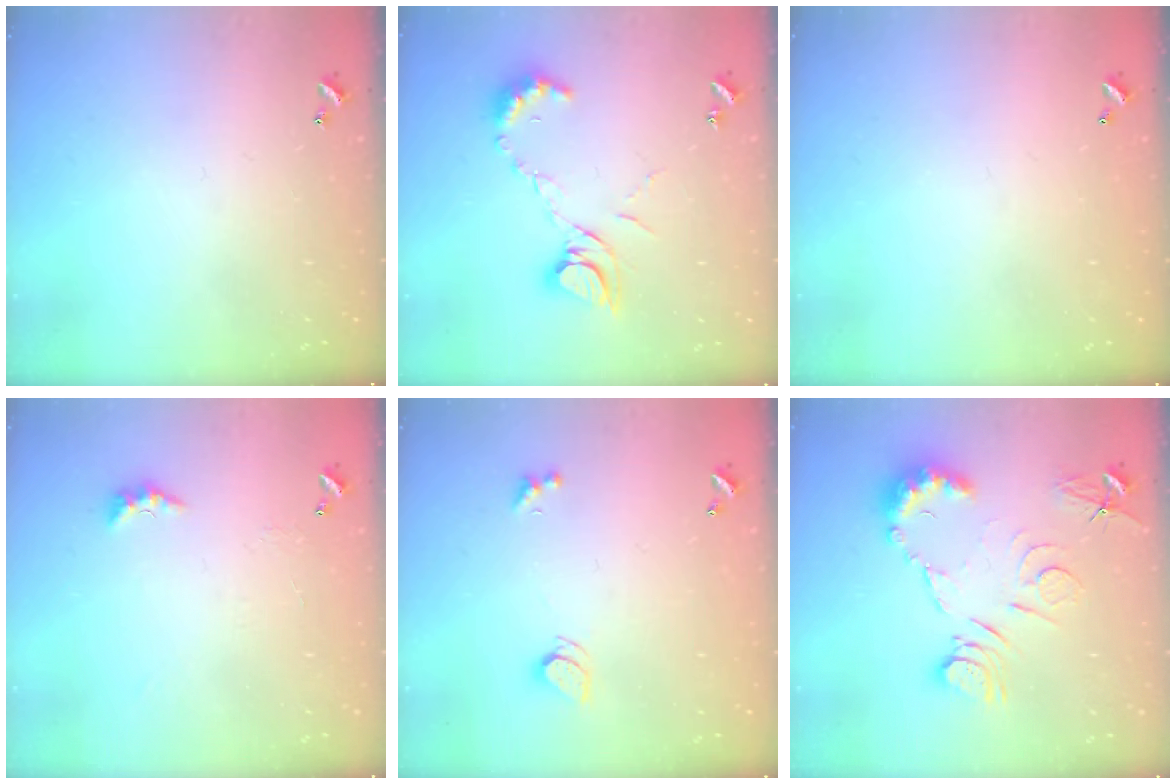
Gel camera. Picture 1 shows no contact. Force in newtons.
{"total": 9.8, "press": 9.8, "slide": 1.0}
{"total": 2.8, "press": 2.8, "slide": 0.1}
{"total": 3.0, "press": 2.9, "slide": 0.7}
{"total": 2.5, "press": 2.4, "slide": 0.6}
{"total": 11.6, "press": 11.6, "slide": 0.5}